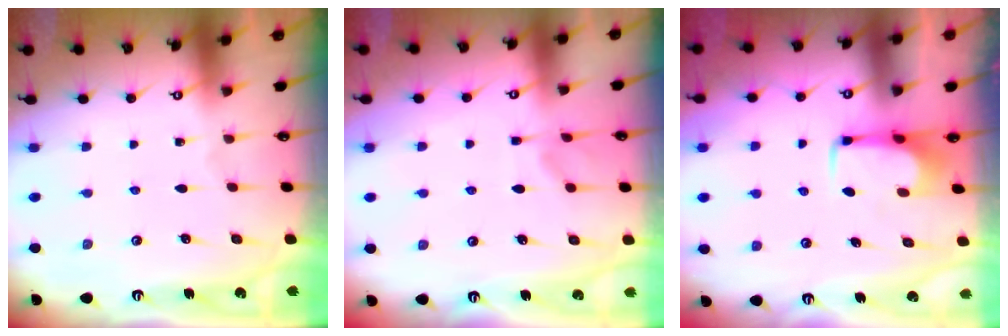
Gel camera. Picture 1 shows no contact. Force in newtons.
{"total": 3.4, "press": 3.3, "slide": 0.8}
{"total": 1.7, "press": 1.6, "slide": 0.5}